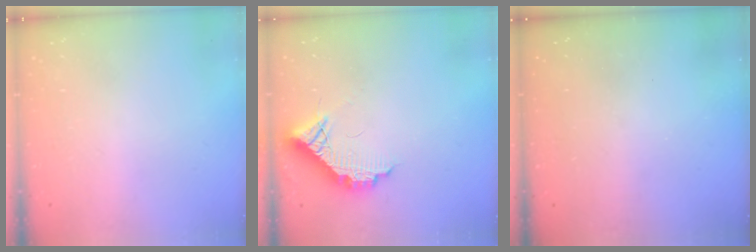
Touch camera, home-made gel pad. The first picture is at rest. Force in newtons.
{"total": 10.2, "press": 10.2, "slide": 0.8}
{"total": 2.9, "press": 2.9, "slide": 0.3}